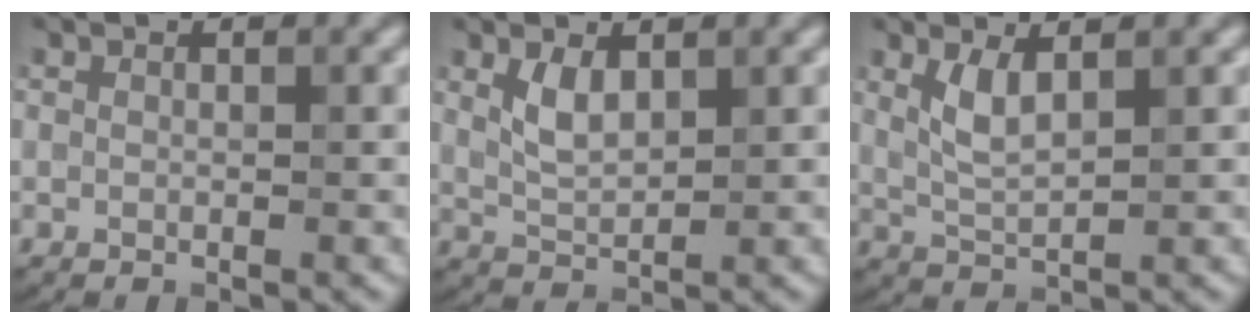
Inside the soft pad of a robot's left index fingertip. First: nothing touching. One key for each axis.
{"total": 2.3, "fx": 1.0, "fy": 1.1, "fz": 1.8, "tx": -0.044, "ty": -0.005, "tz": 0.022}
{"total": 2.4, "fx": 1.0, "fy": 0.7, "fz": 2.0, "tx": -0.049, "ty": -0.008, "tz": 0.023}